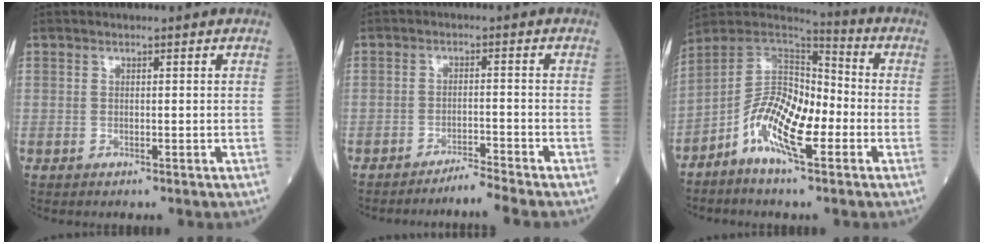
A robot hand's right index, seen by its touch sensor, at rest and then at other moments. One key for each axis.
{"total": 4.0, "fx": -3.5, "fy": -1.9, "fz": 0.5, "tx": -0.010, "ty": -0.014, "tz": -0.059}
{"total": 11.9, "fx": -4.4, "fy": 3.6, "fz": 10.4, "tx": -0.196, "ty": 0.012, "tz": -0.087}